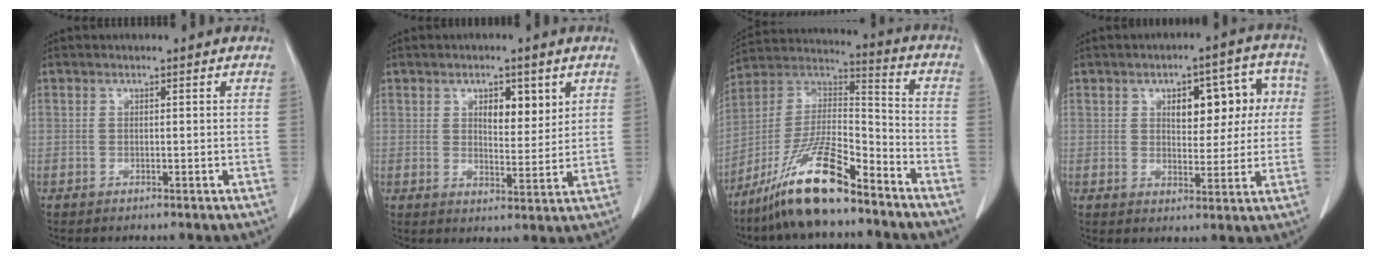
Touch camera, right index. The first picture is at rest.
{"total": 5.6, "force": [2.5, 2.4, 4.4], "torque": [-0.066, -0.005, 0.042]}
{"total": 16.0, "force": [-11.3, 2.5, 11.1], "torque": [-0.217, 0.001, -0.205]}
{"total": 9.6, "force": [2.3, 4.7, 8.1], "torque": [-0.094, 0.032, 0.035]}